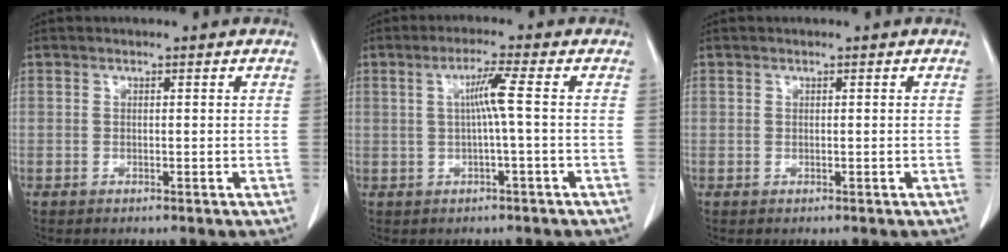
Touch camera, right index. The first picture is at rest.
{"total": 4.0, "force": [0.2, -1.0, 3.9], "torque": [-0.071, 0.006, 0.004]}
{"total": 0.0}